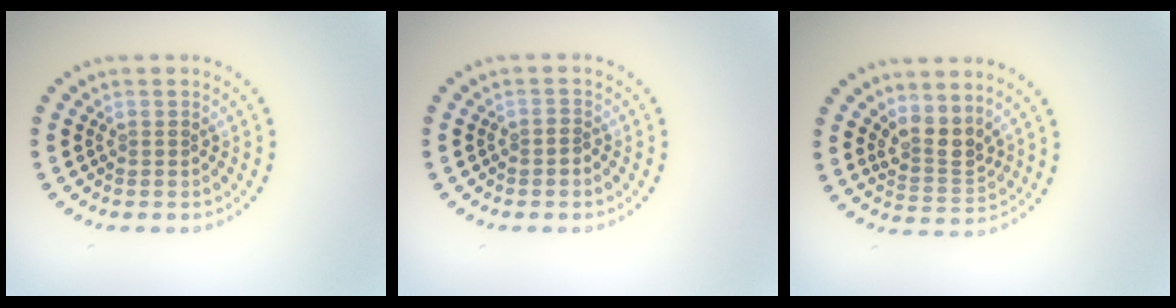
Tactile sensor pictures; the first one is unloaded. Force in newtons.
{"total": 0.6, "press": 0.3, "slide": 0.5}
{"total": 2.9, "press": 2.3, "slide": 1.7}